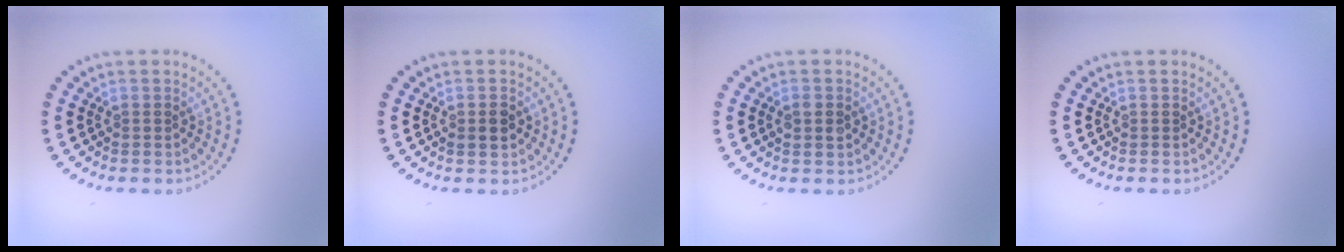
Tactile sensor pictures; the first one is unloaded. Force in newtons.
{"total": 1.2, "press": 1.2, "slide": 0.1}
{"total": 1.3, "press": 1.3, "slide": 0.1}
{"total": 0.0}